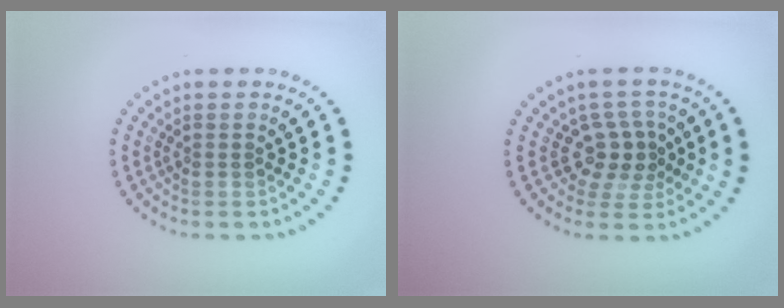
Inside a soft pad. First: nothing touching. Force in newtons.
{"total": 3.0, "press": 2.4, "slide": 1.8}